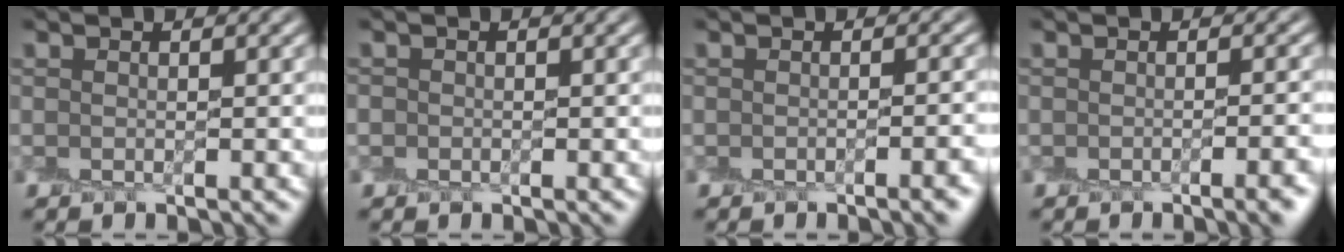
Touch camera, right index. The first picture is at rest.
{"total": 0.6, "force": [-0.3, 0.5, -0.1], "torque": [0.002, 0.004, -0.007]}
{"total": 3.0, "force": [-1.8, 0.7, 2.2], "torque": [-0.017, -0.004, -0.021]}
{"total": 3.5, "force": [-2.1, 0.8, 2.6], "torque": [-0.020, -0.007, -0.023]}